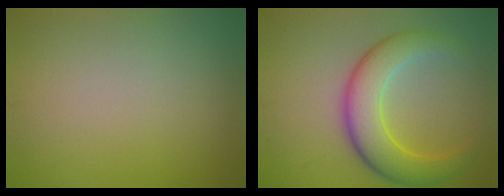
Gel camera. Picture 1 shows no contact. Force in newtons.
{"total": 6.1, "press": 6.1, "slide": 0.2}